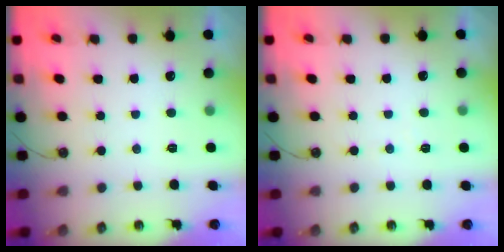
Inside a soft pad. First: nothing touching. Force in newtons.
{"total": 2.0, "press": 2.0, "slide": 0.3}